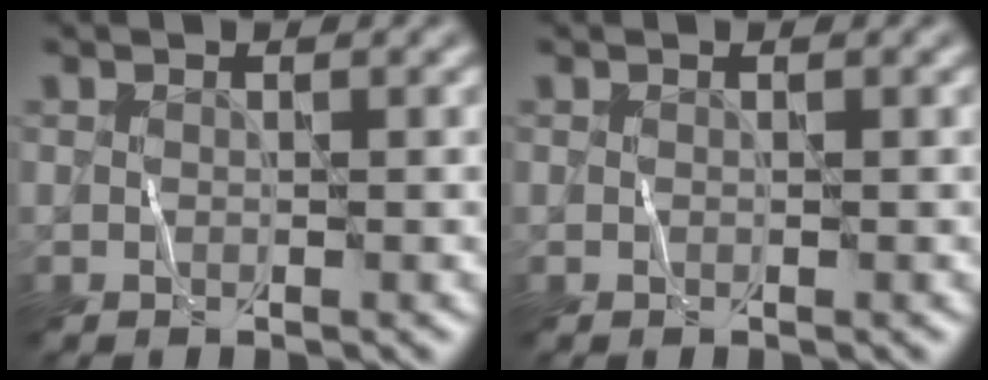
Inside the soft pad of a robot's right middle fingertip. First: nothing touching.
{"total": 0.0}